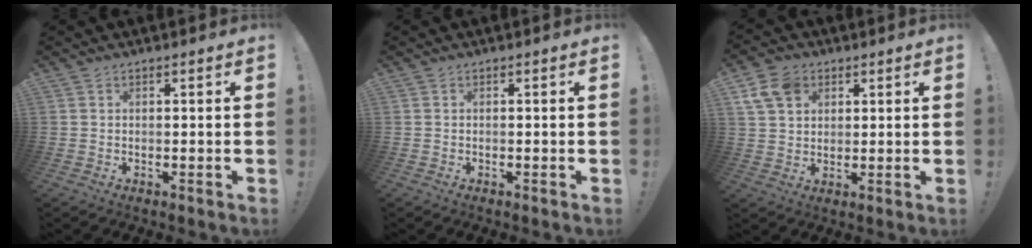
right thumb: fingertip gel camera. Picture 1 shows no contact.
{"total": 0.0}
{"total": 9.7, "force": [4.8, 7.2, 4.5], "torque": [-0.088, -0.012, 0.095]}